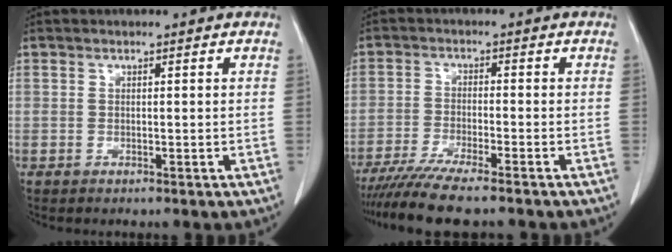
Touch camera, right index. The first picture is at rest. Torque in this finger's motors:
{"motor_torque": [1.08, -1.06, 0.43, 0.16]}